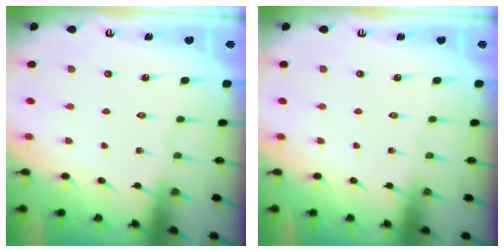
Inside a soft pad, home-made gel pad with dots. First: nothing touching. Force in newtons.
{"total": 0.0}